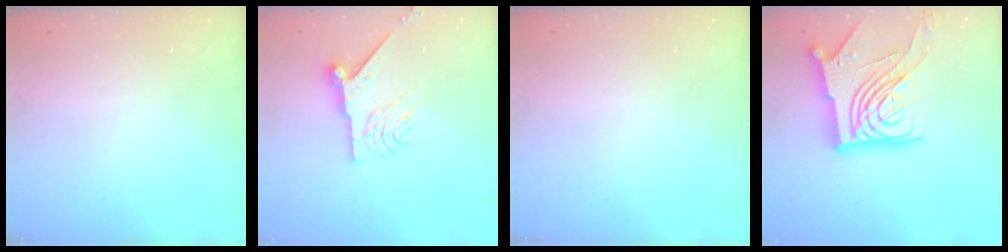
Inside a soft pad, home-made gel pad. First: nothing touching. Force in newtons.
{"total": 10.1, "press": 10.1, "slide": 0.3}
{"total": 0.0}
{"total": 20.6, "press": 20.5, "slide": 2.4}